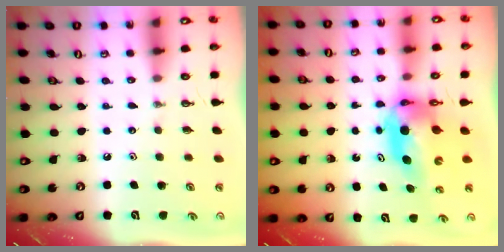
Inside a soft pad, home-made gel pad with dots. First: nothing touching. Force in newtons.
{"total": 7.4, "press": 7.3, "slide": 0.9}